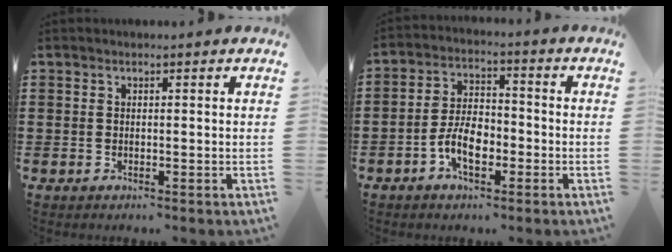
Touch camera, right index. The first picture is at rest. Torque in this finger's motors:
{"motor_torque": [1.18, 0.96, 0.39, 0.09]}